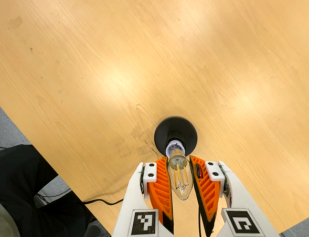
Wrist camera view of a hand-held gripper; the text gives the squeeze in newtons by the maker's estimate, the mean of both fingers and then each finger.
{"total": 20.0, "left": 22.0, "right": 18.1}